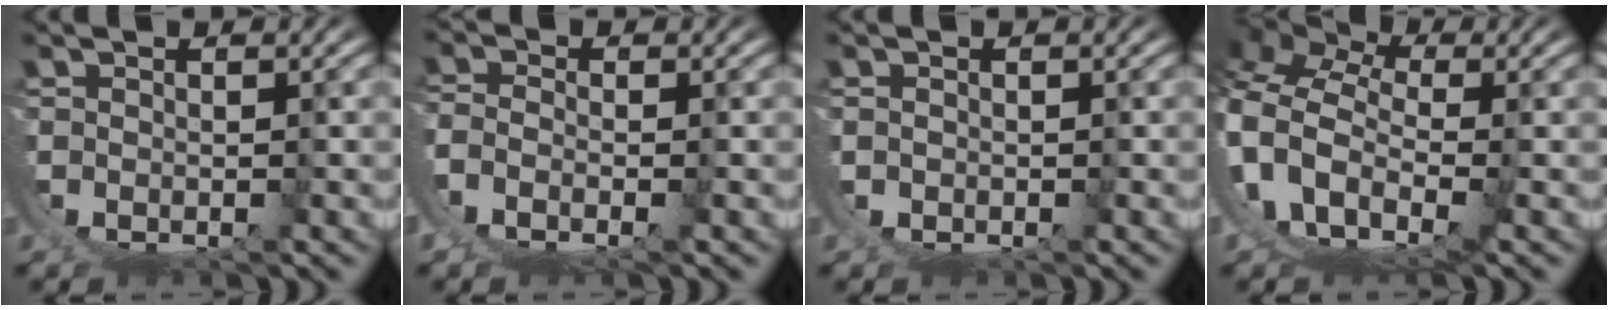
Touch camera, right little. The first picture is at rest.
{"total": 5.8, "force": [0.4, 4.9, 3.1], "torque": [-0.097, -0.020, 0.006]}
{"total": 0.9, "force": [0.3, 0.8, -0.3], "torque": [-0.001, 0.002, 0.002]}
{"total": 12.8, "force": [2.1, 10.1, 7.5], "torque": [-0.192, -0.039, 0.033]}